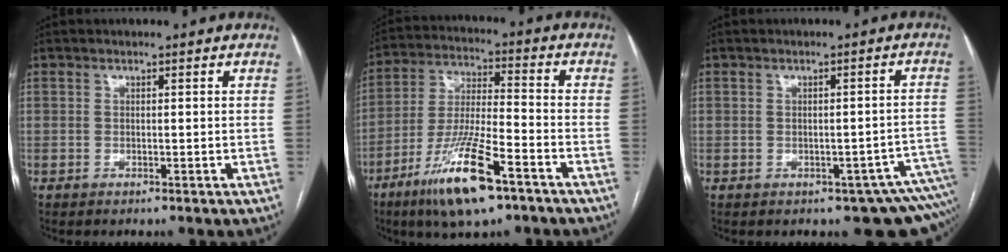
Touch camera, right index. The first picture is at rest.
{"total": 14.5, "force": [-8.5, 2.3, 11.6], "torque": [-0.229, -0.024, -0.151]}
{"total": 7.6, "force": [-4.7, 3.9, 4.6], "torque": [-0.023, 0.022, -0.049]}